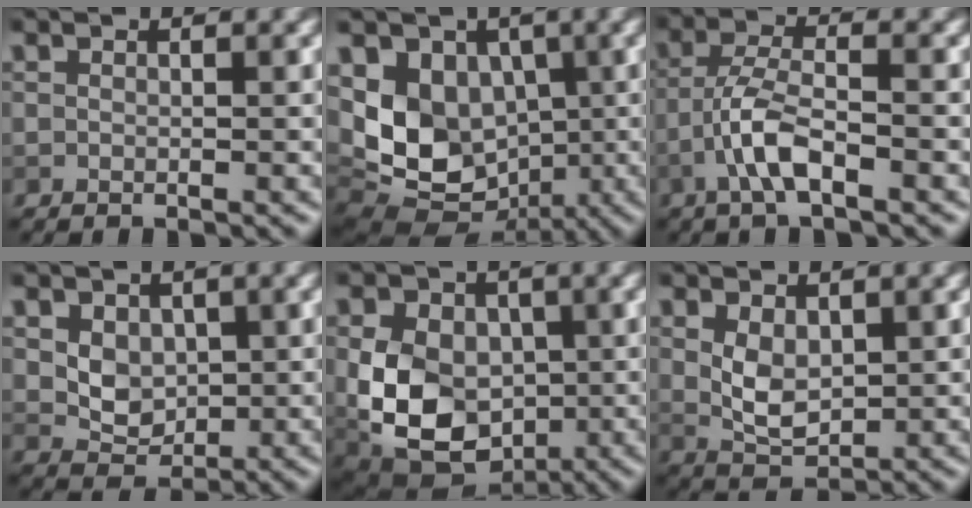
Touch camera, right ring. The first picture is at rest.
{"total": 10.8, "force": [0.2, 8.5, 6.6], "torque": [-0.121, -0.015, 0.009]}
{"total": 4.2, "force": [-2.1, 1.1, 3.5], "torque": [-0.071, 0.009, -0.048]}
{"total": 3.0, "force": [0.6, 2.3, 1.8], "torque": [-0.029, -0.005, 0.011]}
{"total": 11.6, "force": [-0.4, 8.9, 7.4], "torque": [-0.115, 0.001, -0.023]}
{"total": 3.3, "force": [0.6, 2.1, 2.5], "torque": [-0.056, -0.003, 0.016]}